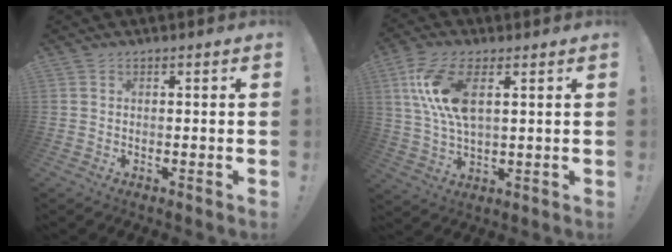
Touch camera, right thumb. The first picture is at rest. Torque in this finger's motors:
{"motor_torque": [1.73, 1.78, 1.44, -0.01, 0.15]}